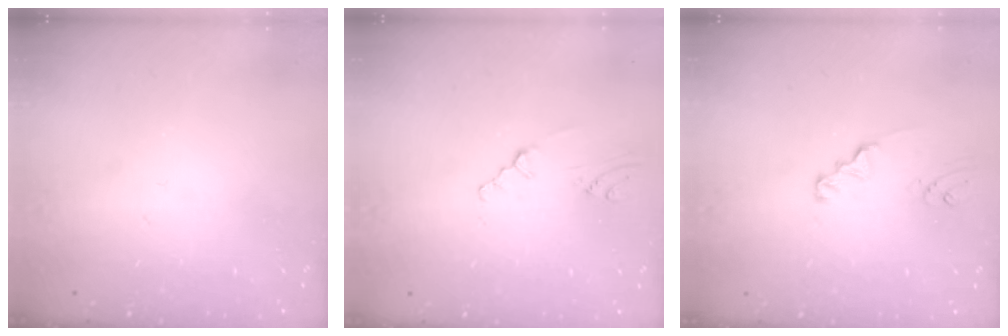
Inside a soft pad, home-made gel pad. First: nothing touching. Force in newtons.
{"total": 1.3, "press": 1.2, "slide": 0.4}
{"total": 1.7, "press": 1.7, "slide": 0.1}